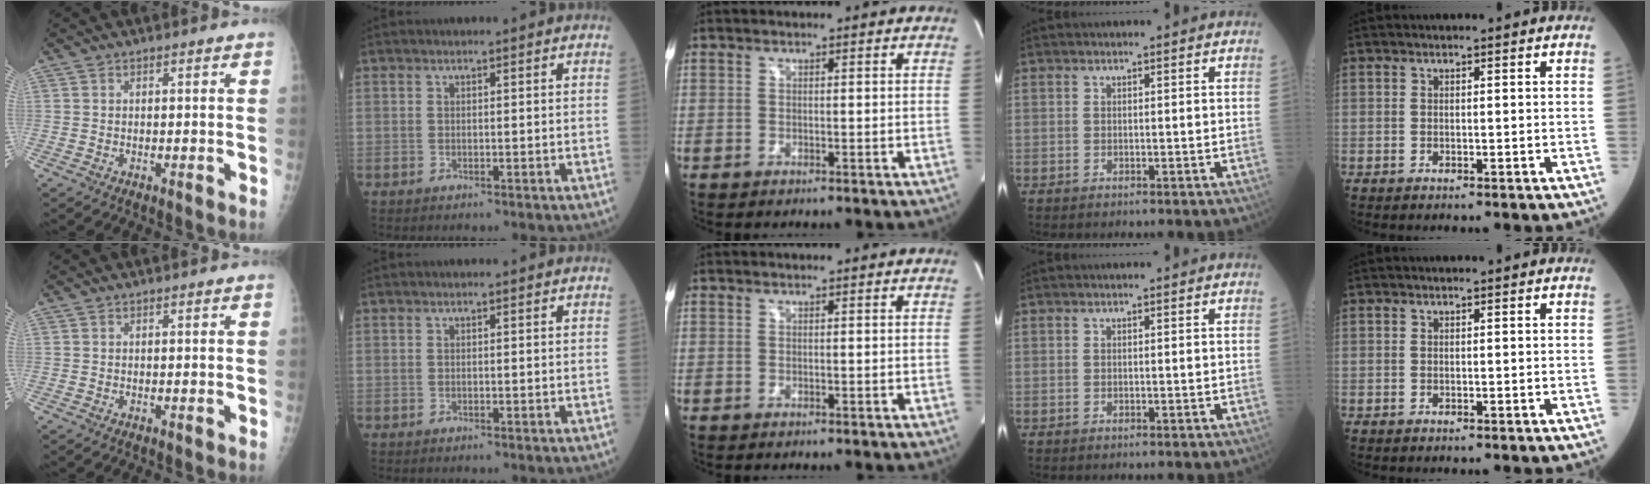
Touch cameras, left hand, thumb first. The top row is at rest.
{}